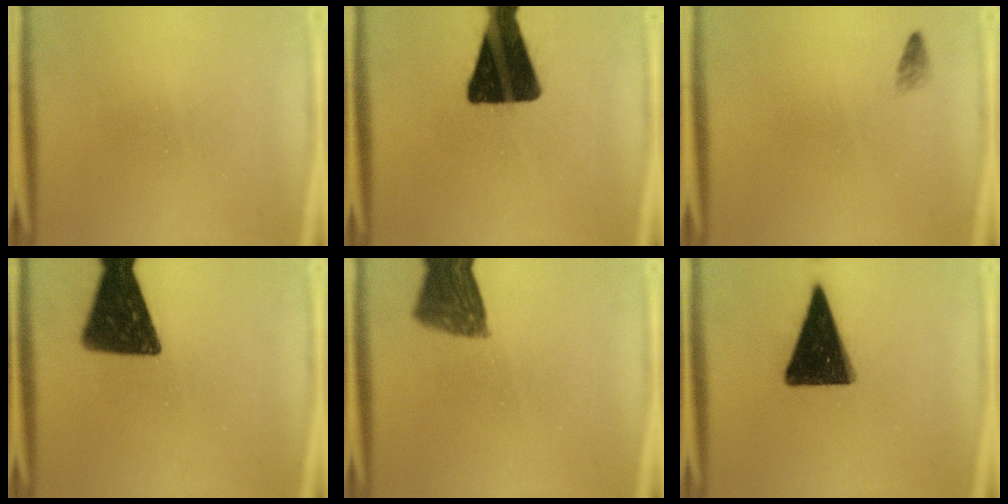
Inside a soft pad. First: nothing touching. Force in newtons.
{"total": 19.3}
{"total": 0.8}
{"total": 14.2}
{"total": 9.9}
{"total": 15.9}